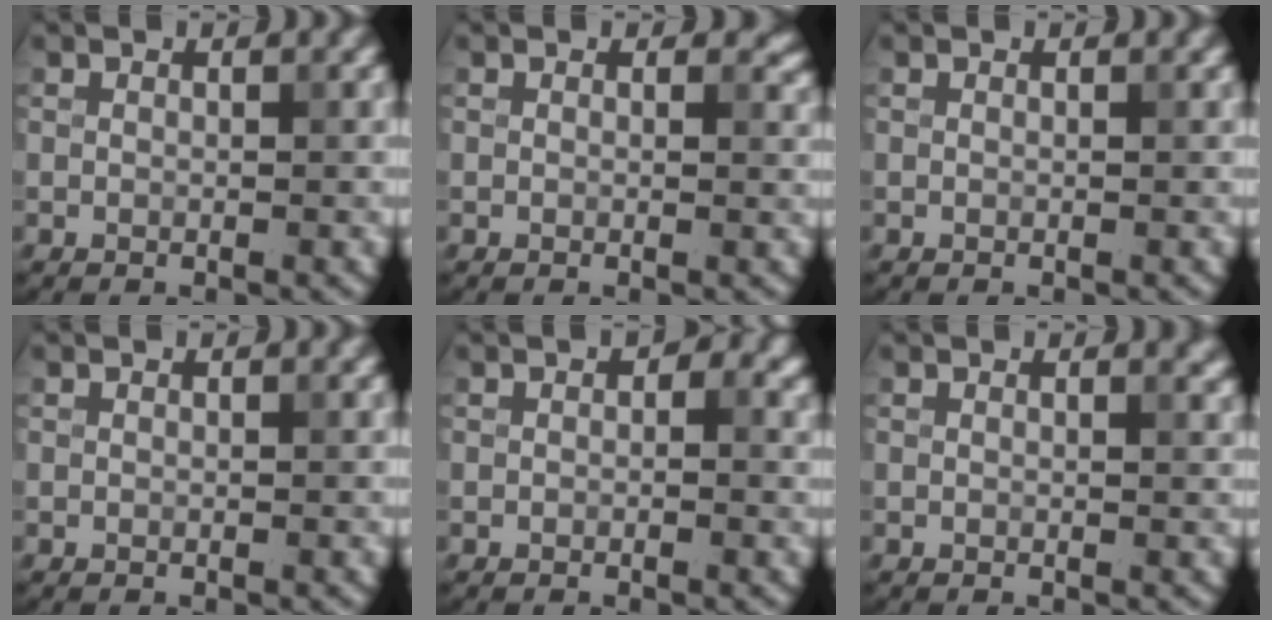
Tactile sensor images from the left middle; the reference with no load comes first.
{"total": 1.0, "force": [0.4, 0.7, 0.6], "torque": [-0.006, -0.003, 0.004]}
{"total": 0.0}
{"total": 0.0}
{"total": 1.7, "force": [0.2, 1.2, 1.2], "torque": [-0.009, 0.004, -0.001]}
{"total": 0.6, "force": [0.4, 0.1, 0.4], "torque": [-0.006, 0.000, 0.007]}